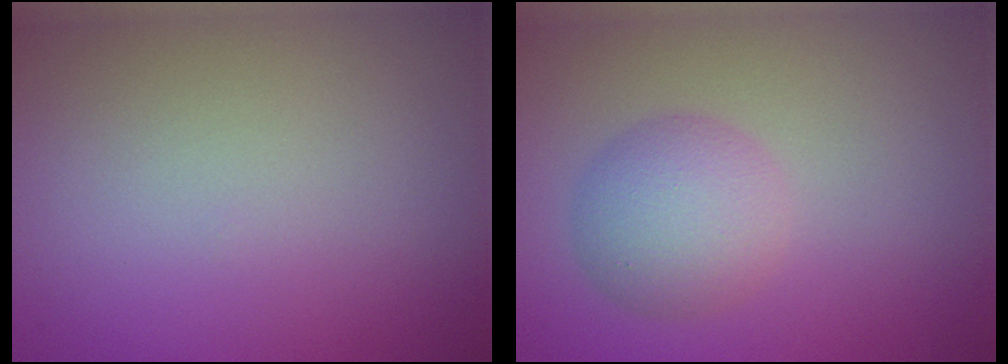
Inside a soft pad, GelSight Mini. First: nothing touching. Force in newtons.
{"total": 4.0, "press": 4.0, "slide": 0.2}